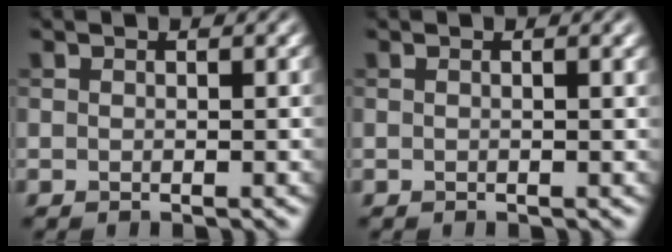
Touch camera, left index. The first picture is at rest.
{"total": 1.2, "force": [0.3, 0.4, 1.1], "torque": [-0.013, 0.003, -0.004]}